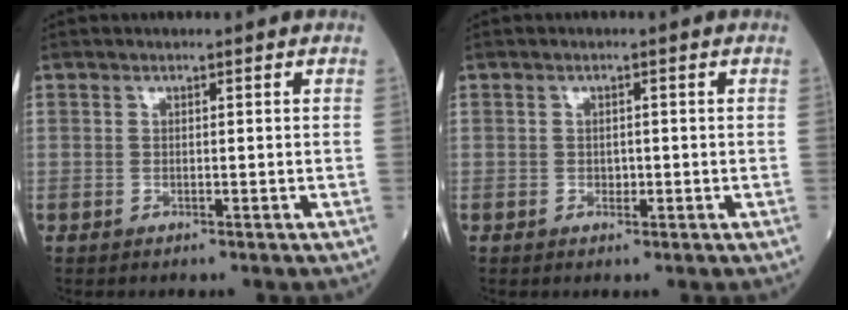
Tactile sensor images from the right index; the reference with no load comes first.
{"total": 1.0, "force": [-0.2, 0.8, 0.6], "torque": [-0.012, 0.002, 0.001]}